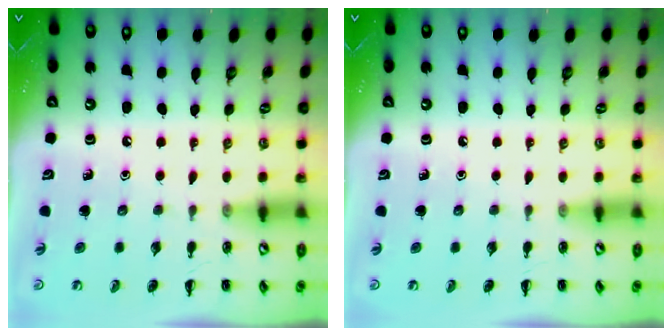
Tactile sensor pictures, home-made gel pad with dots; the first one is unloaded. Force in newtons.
{"total": 0.0}